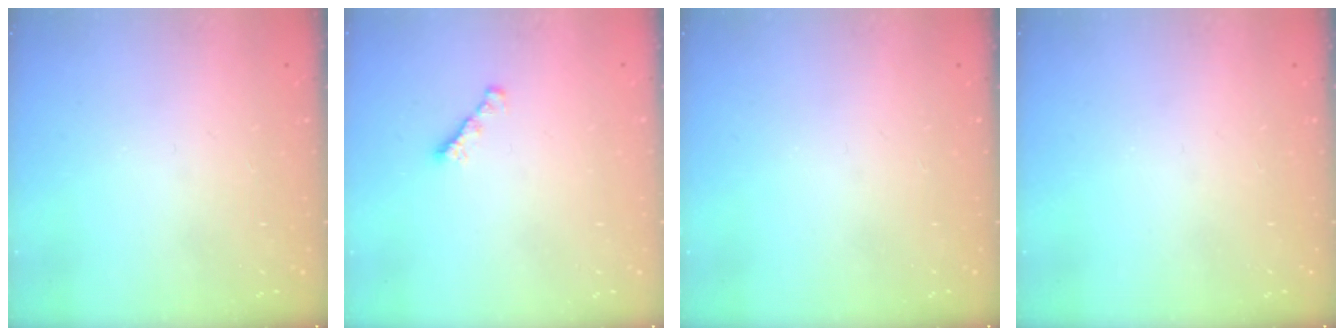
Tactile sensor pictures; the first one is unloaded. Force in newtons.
{"total": 1.7, "press": 1.6, "slide": 0.5}
{"total": 0.0}
{"total": 0.0}